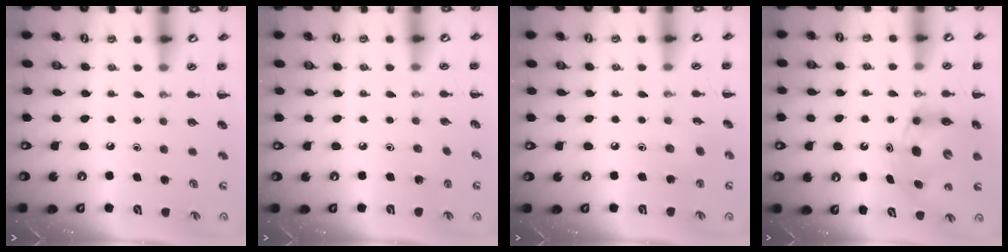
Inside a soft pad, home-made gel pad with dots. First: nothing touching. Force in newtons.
{"total": 1.7, "press": 1.5, "slide": 0.7}
{"total": 2.8, "press": 2.8, "slide": 0.7}
{"total": 7.2, "press": 7.2, "slide": 0.9}